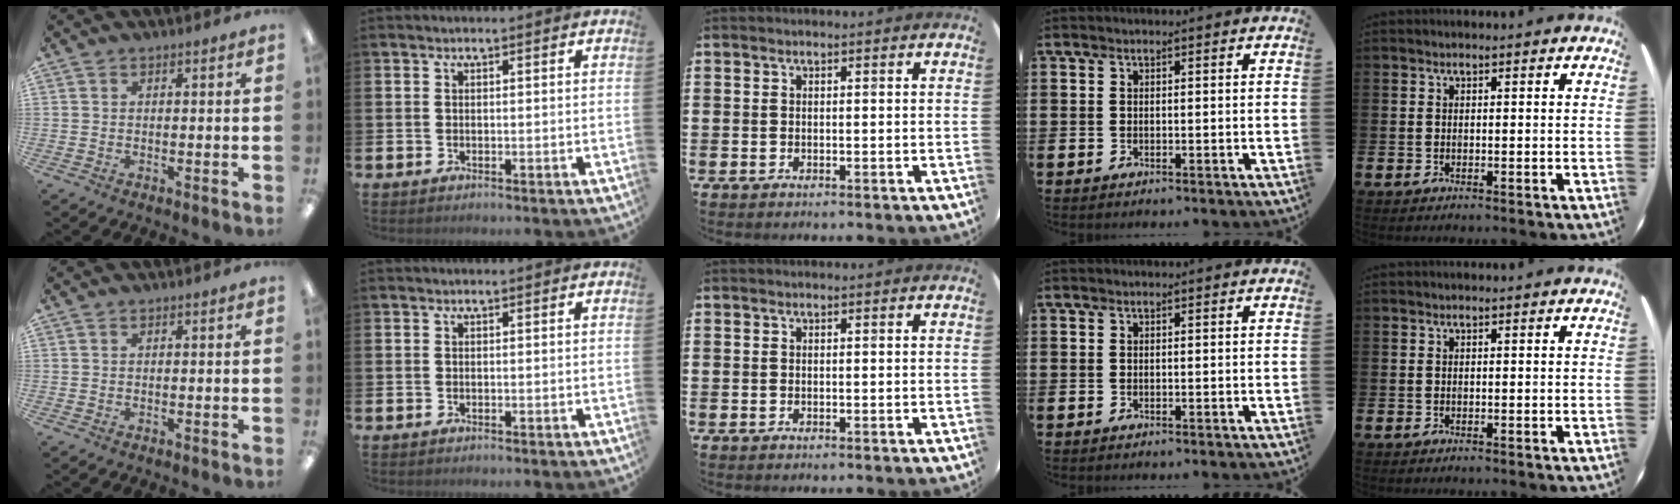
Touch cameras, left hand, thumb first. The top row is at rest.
{}